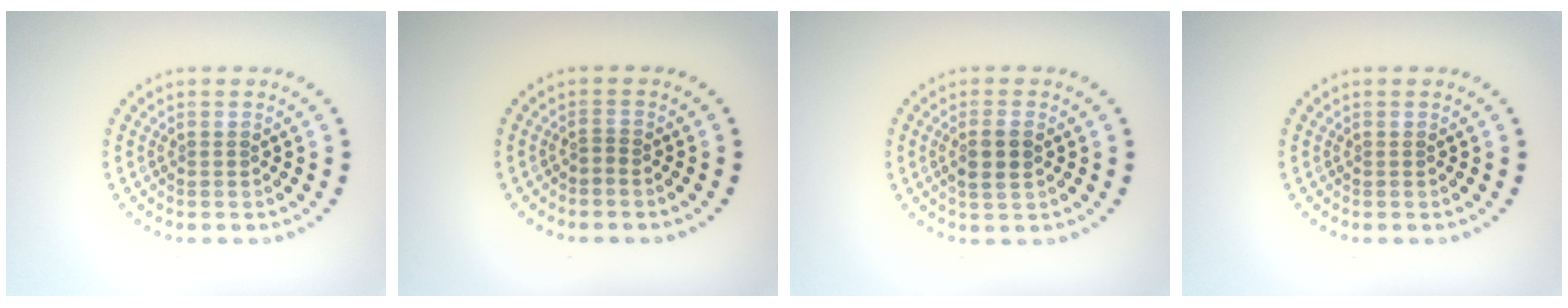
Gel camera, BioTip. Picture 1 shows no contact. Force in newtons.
{"total": 0.6, "press": 0.3, "slide": 0.5}
{"total": 2.4, "press": 2.3, "slide": 0.7}
{"total": 0.0}